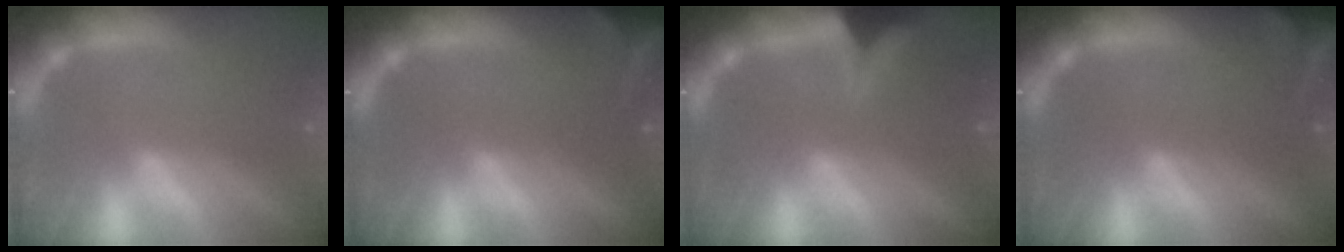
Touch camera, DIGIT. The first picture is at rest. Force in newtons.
{"total": 8.5}
{"total": 5.4}
{"total": 10.0}